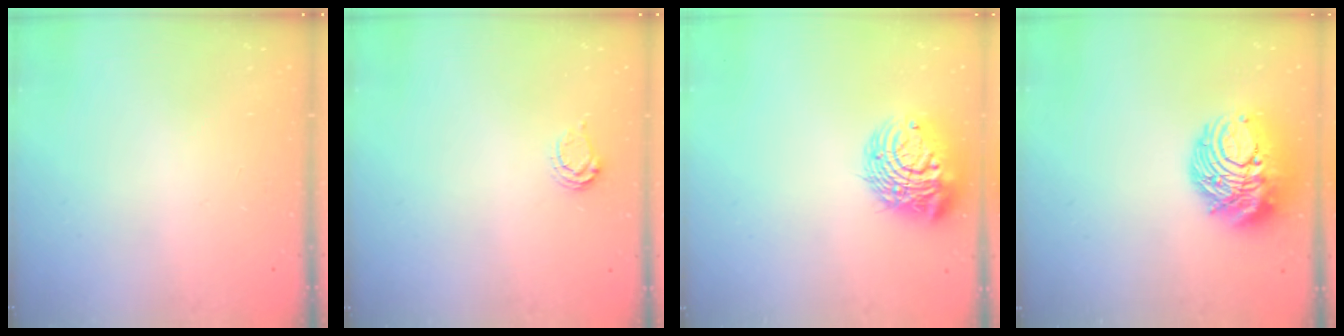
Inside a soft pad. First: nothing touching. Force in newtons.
{"total": 3.9, "press": 3.8, "slide": 0.8}
{"total": 13.3, "press": 13.2, "slide": 1.5}
{"total": 12.6, "press": 12.5, "slide": 1.3}